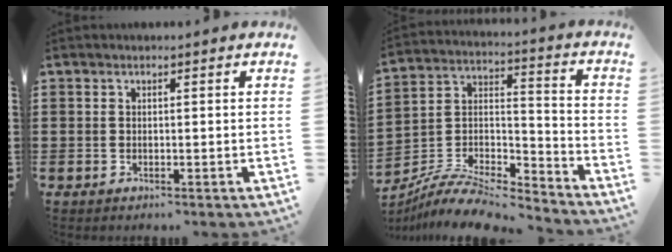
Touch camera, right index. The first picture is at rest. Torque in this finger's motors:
{"motor_torque": [-0.65, 0.81, 0.28, 0.06]}